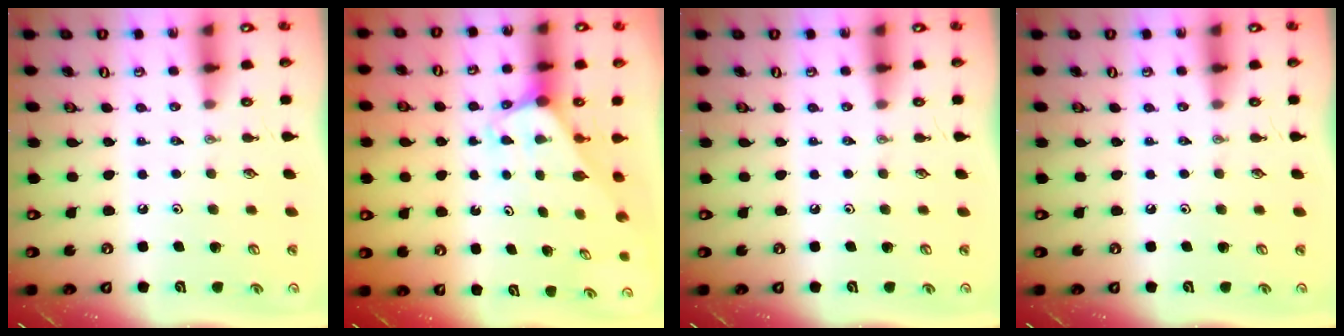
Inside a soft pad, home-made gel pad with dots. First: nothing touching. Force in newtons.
{"total": 2.1, "press": 2.1, "slide": 0.2}
{"total": 0.0}
{"total": 0.0}